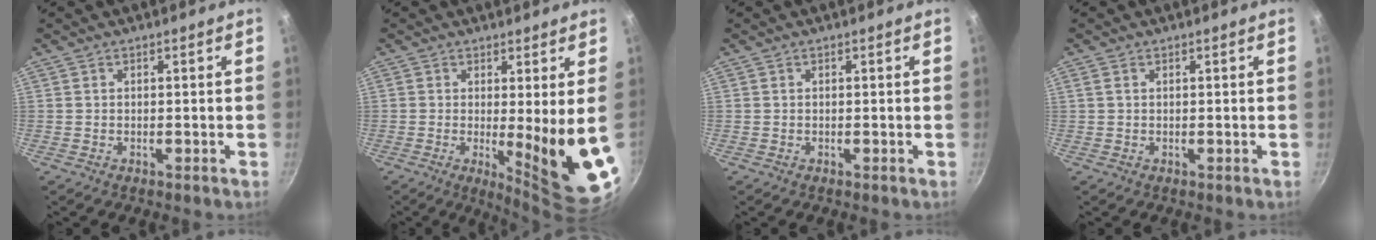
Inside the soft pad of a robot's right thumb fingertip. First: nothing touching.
{"total": 11.4, "force": [-0.4, 1.3, 11.3], "torque": [-0.150, -0.038, 0.003]}
{"total": 0.0}
{"total": 0.7, "force": [0.3, 0.4, 0.5], "torque": [-0.011, 0.001, 0.004]}